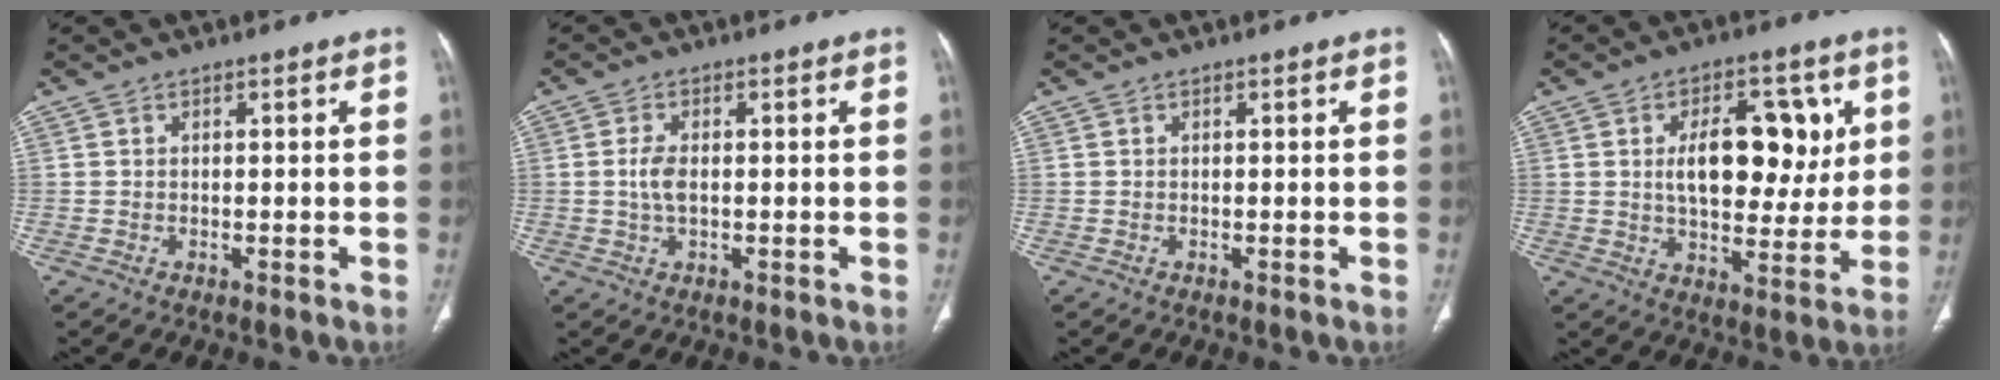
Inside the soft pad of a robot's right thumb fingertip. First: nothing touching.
{"total": 3.2, "force": [-0.1, 1.6, 2.8], "torque": [-0.063, 0.004, -0.004]}
{"total": 0.0}
{"total": 15.7, "force": [3.4, 8.8, 12.6], "torque": [-0.136, -0.006, 0.057]}